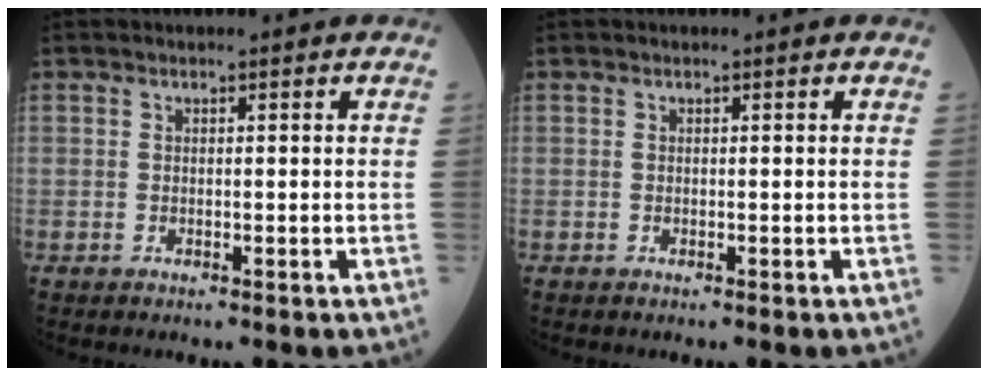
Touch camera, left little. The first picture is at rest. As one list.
[{"total": 0.0}]